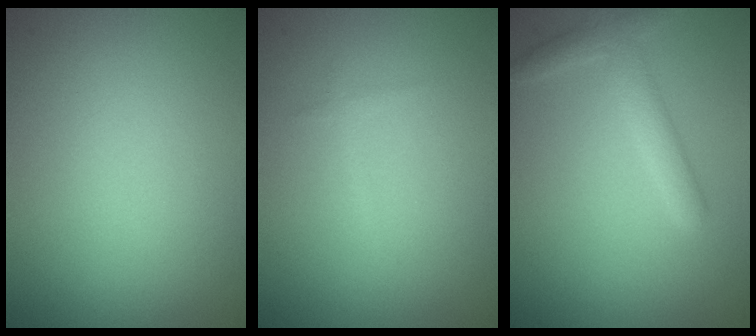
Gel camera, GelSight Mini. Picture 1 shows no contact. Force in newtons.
{"total": 0.7, "press": 0.7, "slide": 0.1}
{"total": 2.6, "press": 2.6, "slide": 0.1}